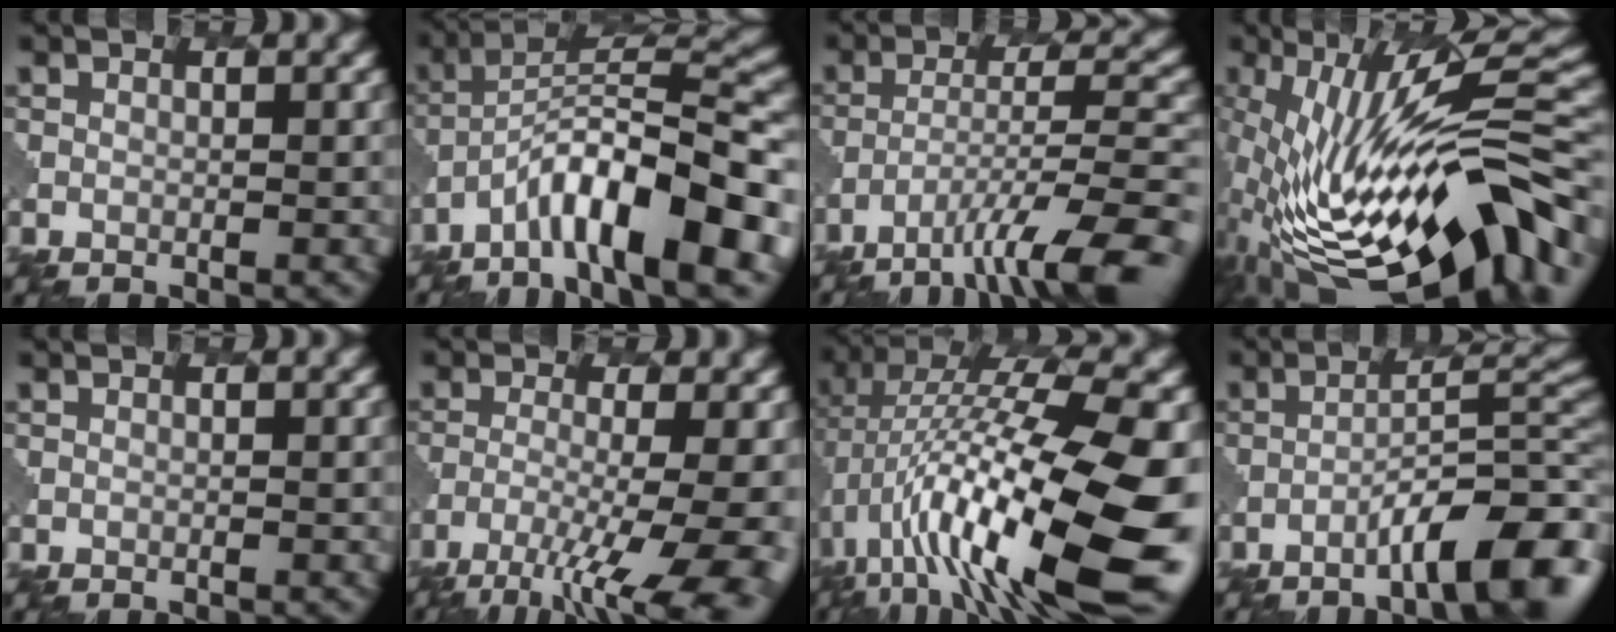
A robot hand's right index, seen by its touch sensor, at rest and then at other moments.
{"total": 11.9, "force": [-6.2, 3.6, 9.5], "torque": [-0.157, 0.018, -0.109]}
{"total": 9.2, "force": [-6.2, 1.8, 6.6], "torque": [-0.106, 0.010, -0.100]}
{"total": 16.3, "force": [-3.3, 6.1, 14.7], "torque": [-0.251, 0.028, -0.064]}
{"total": 0.0}
{"total": 10.1, "force": [-5.9, 2.5, 7.8], "torque": [-0.142, -0.017, -0.083]}
{"total": 15.3, "force": [-1.1, 5.3, 14.3], "torque": [-0.262, 0.017, -0.013]}
{"total": 8.8, "force": [-5.2, 1.5, 6.9], "torque": [-0.101, 0.018, -0.077]}